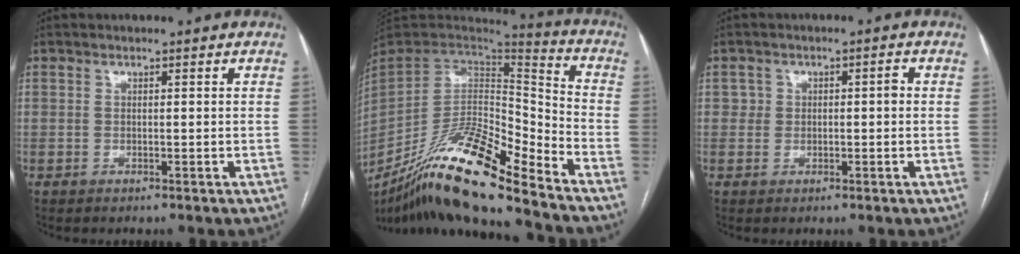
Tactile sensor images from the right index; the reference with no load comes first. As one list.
[{"total": 21.8, "force": [-16.2, 2.3, 14.4], "torque": [-0.278, -0.014, -0.300]}, {"total": 2.2, "force": [0.2, 1.8, 1.4], "torque": [-0.015, 0.012, 0.004]}]